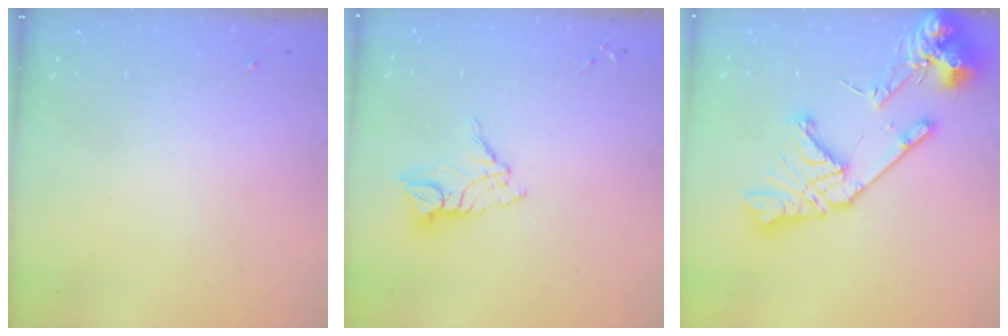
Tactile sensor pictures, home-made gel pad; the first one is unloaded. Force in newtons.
{"total": 10.7, "press": 10.6, "slide": 0.9}
{"total": 20.9, "press": 20.7, "slide": 2.5}